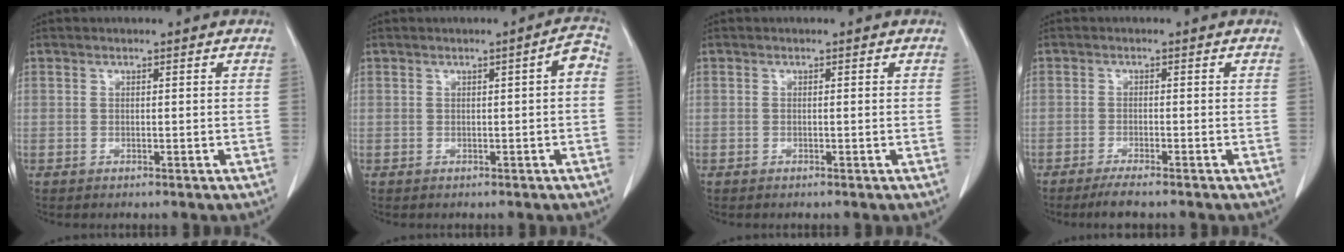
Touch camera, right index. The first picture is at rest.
{"total": 2.6, "force": [-0.1, 0.4, 2.5], "torque": [-0.025, 0.009, -0.004]}
{"total": 0.0}
{"total": 3.6, "force": [-3.0, 0.1, 2.0], "torque": [-0.034, -0.007, -0.050]}